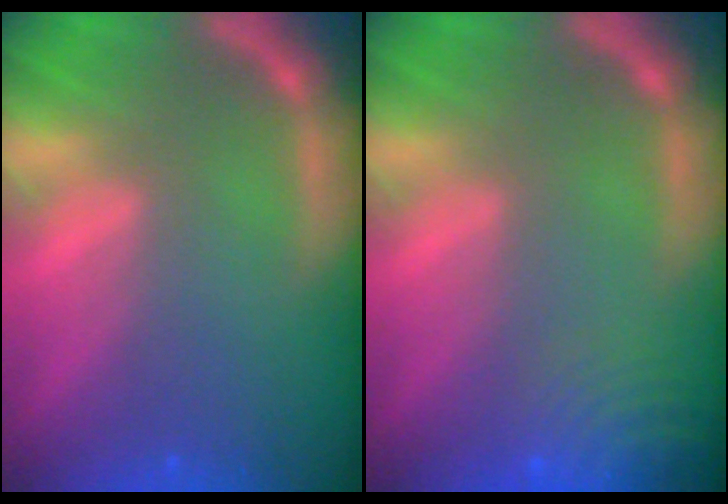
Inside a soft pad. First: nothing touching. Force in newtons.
{"total": 9.5}